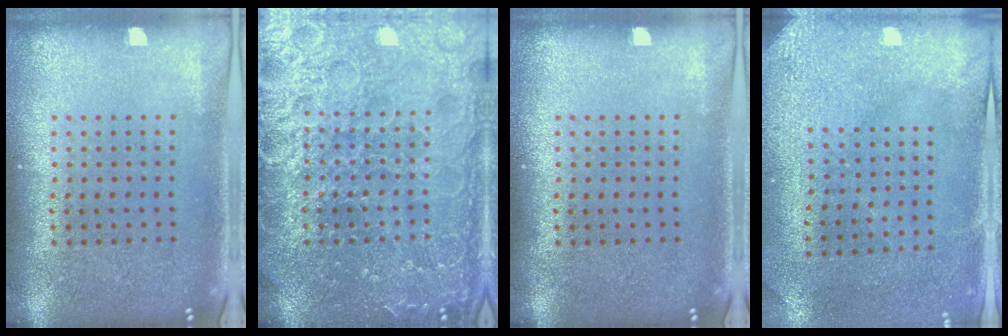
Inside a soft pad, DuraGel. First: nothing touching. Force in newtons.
{"total": 7.0, "press": 7.0, "slide": 1.0}
{"total": 0.0}
{"total": 3.1, "press": 2.4, "slide": 1.9}